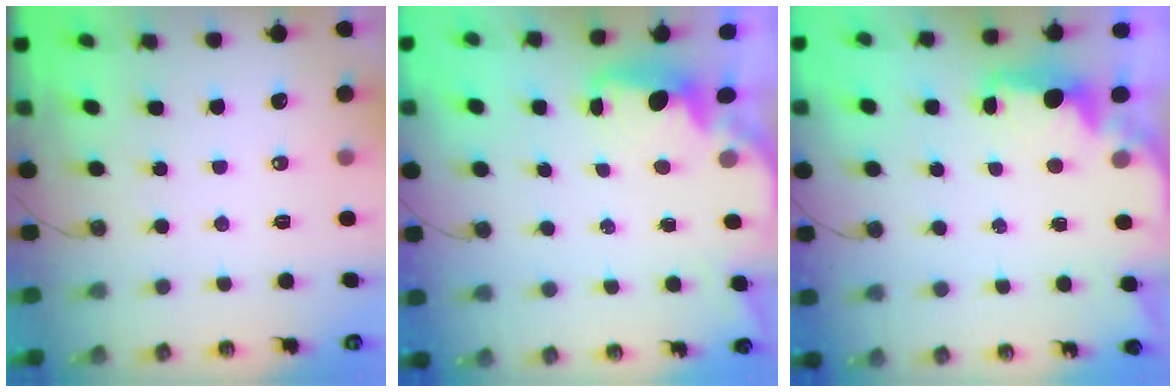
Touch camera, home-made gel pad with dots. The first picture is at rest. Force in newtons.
{"total": 1.6, "press": 1.4, "slide": 0.7}
{"total": 2.3, "press": 2.2, "slide": 0.8}